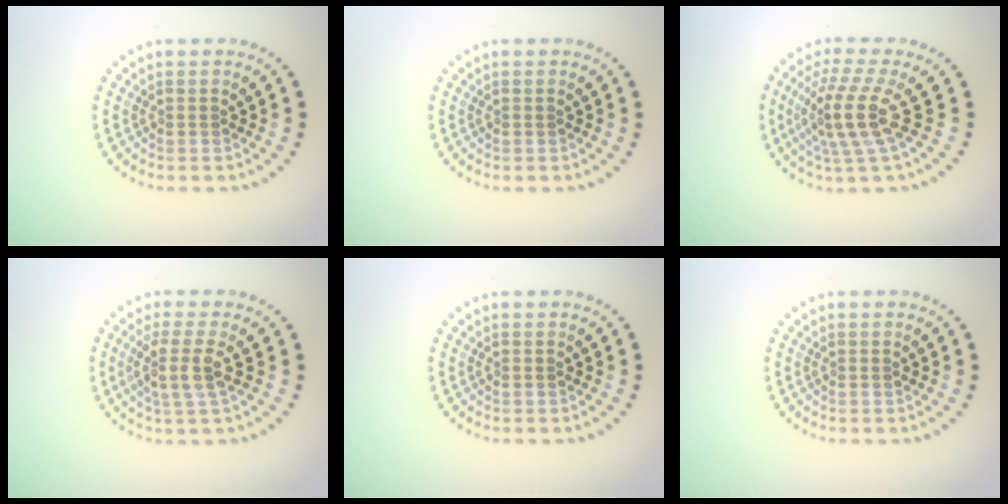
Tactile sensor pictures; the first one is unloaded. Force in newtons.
{"total": 0.0}
{"total": 4.6, "press": 3.5, "slide": 3.1}
{"total": 3.1, "press": 2.5, "slide": 2.0}
{"total": 0.0}
{"total": 0.0}